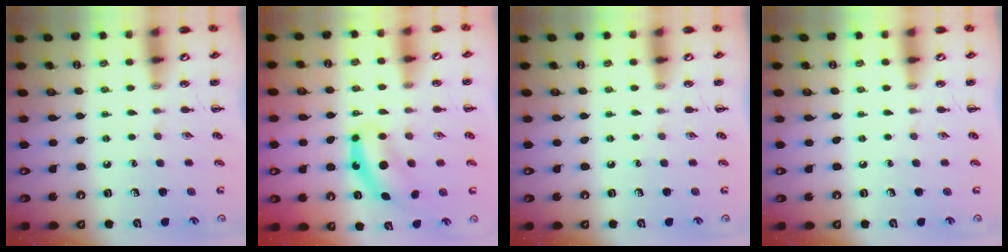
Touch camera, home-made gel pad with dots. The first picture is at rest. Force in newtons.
{"total": 7.0, "press": 7.0, "slide": 0.2}
{"total": 0.0}
{"total": 0.0}